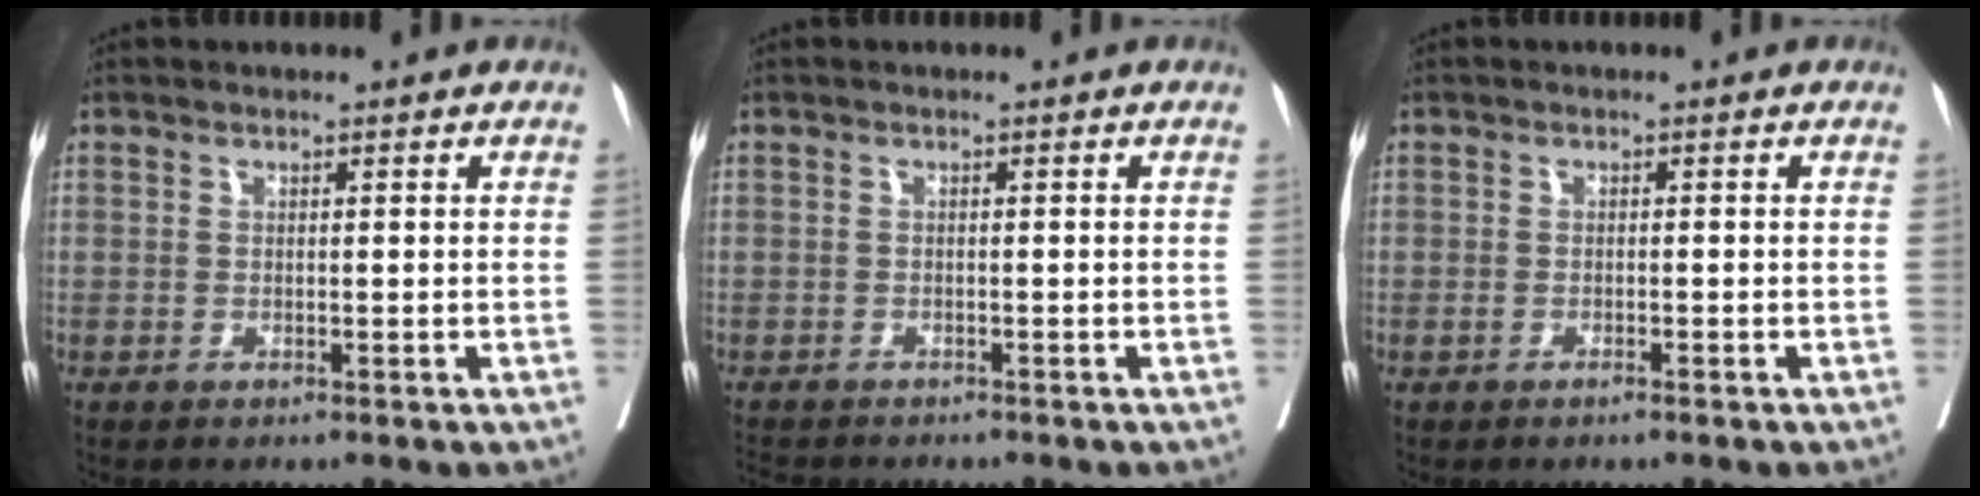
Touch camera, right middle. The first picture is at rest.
{"total": 4.9, "force": [-4.5, 1.3, 1.6], "torque": [-0.022, -0.008, -0.069]}
{"total": 1.0, "force": [-0.7, 0.1, 0.7], "torque": [-0.017, -0.002, -0.012]}